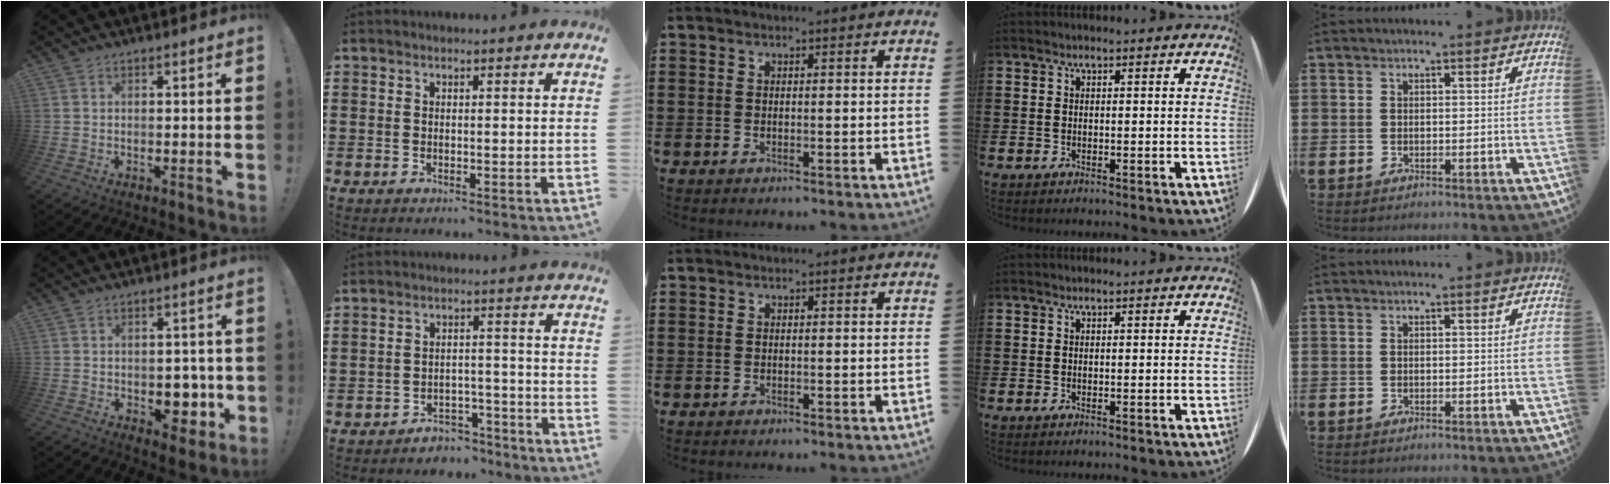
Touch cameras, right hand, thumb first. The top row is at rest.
{"thumb": {"total": 7.6, "force": [-1.6, 5.9, 4.6], "torque": [-0.032, 0.009, -0.019]}, "index": {"total": 3.4, "force": [-3.2, 1.0, 0.2], "torque": [-0.009, 0.005, -0.067]}}